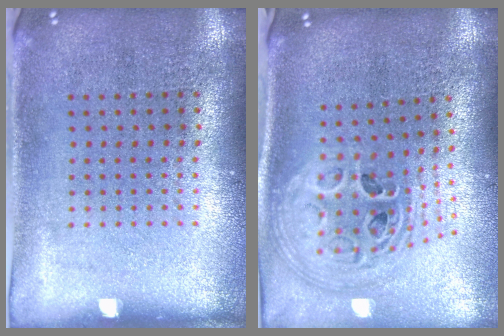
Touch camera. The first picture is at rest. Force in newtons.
{"total": 2.7, "press": 2.0, "slide": 1.8}